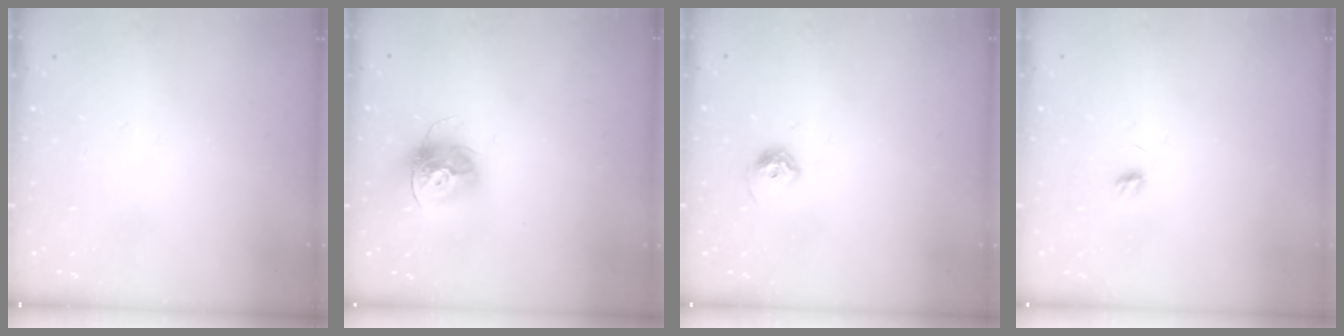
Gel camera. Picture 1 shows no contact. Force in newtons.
{"total": 15.0, "press": 14.9, "slide": 1.3}
{"total": 6.1, "press": 6.0, "slide": 1.1}
{"total": 3.7, "press": 3.7, "slide": 0.3}